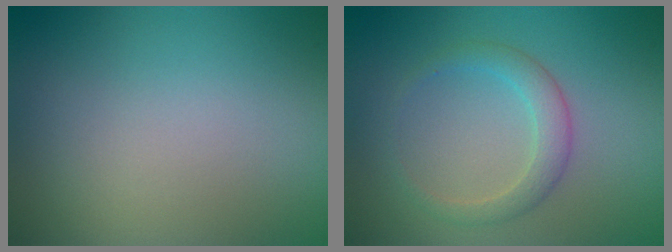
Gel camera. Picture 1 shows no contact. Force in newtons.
{"total": 2.3, "press": 2.3, "slide": 0.1}